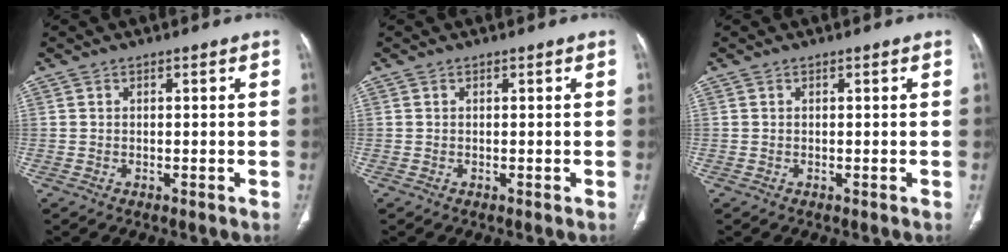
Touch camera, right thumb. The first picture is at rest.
{"total": 0.0}
{"total": 0.0}